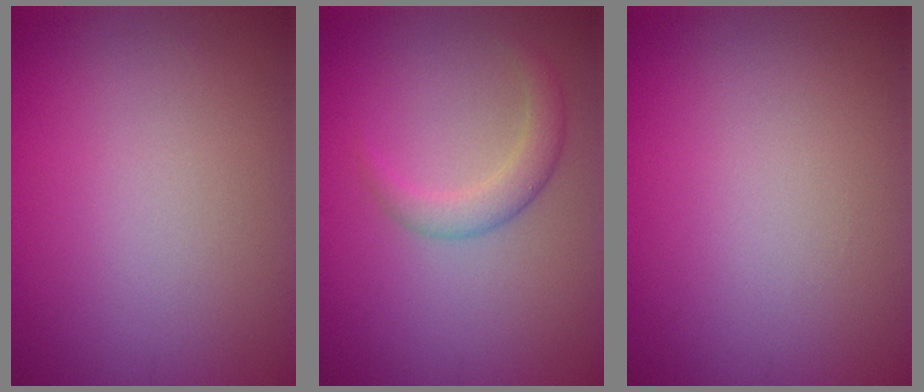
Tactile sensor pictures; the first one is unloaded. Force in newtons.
{"total": 2.3, "press": 2.3, "slide": 0.1}
{"total": 0.0}